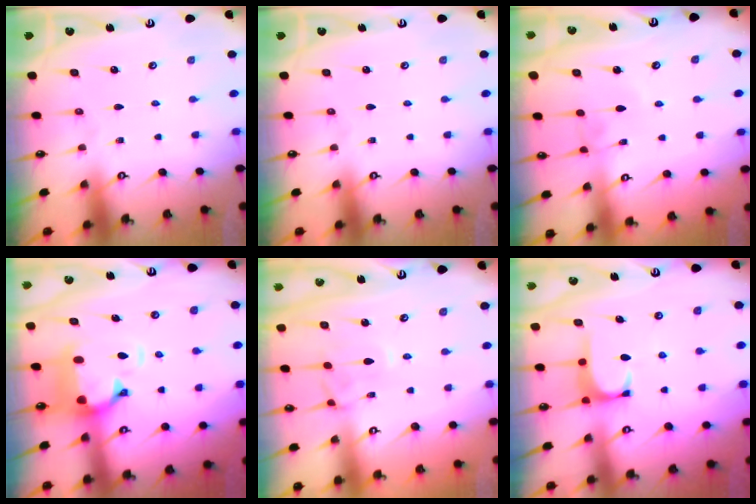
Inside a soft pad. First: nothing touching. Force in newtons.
{"total": 0.0}
{"total": 2.4, "press": 2.4, "slide": 0.2}
{"total": 2.6, "press": 2.1, "slide": 1.5}
{"total": 0.7, "press": 0.4, "slide": 0.6}
{"total": 1.1, "press": 0.8, "slide": 0.8}